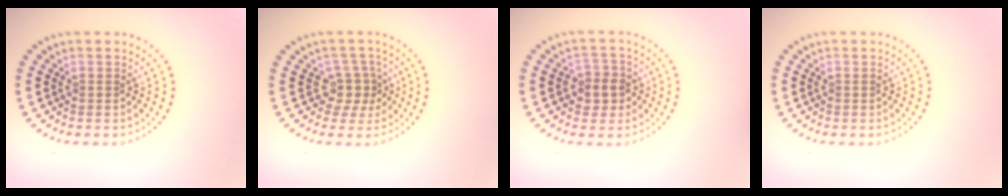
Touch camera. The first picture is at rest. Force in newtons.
{"total": 2.5, "press": 1.8, "slide": 1.7}
{"total": 2.6, "press": 2.4, "slide": 1.0}
{"total": 0.0}